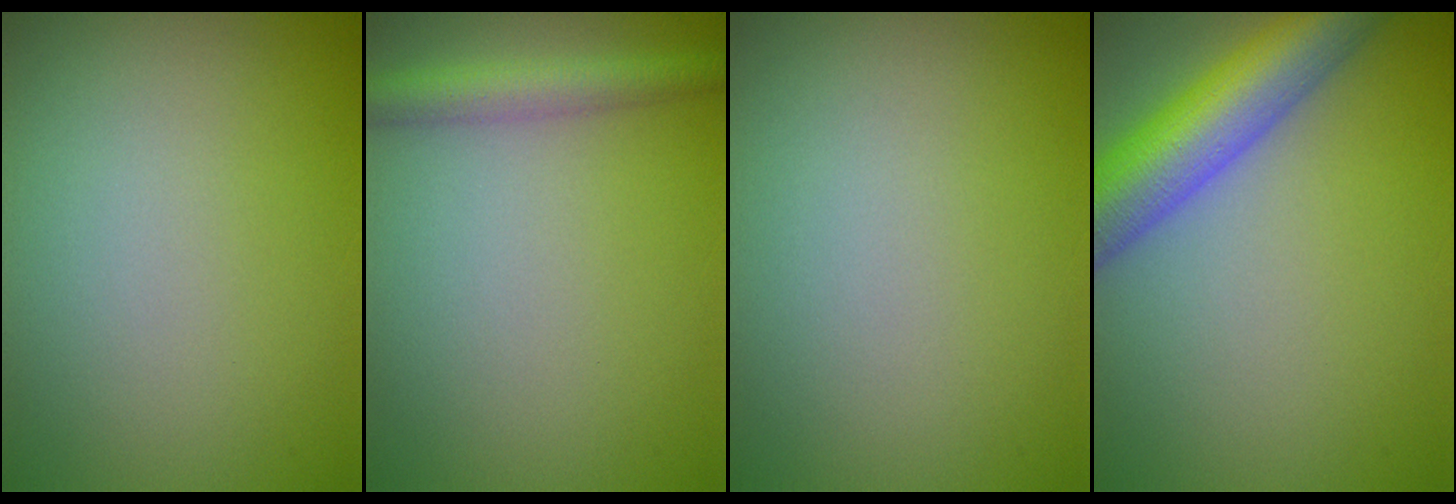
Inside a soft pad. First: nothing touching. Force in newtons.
{"total": 2.9, "press": 2.9, "slide": 0.1}
{"total": 0.0}
{"total": 7.5, "press": 7.5, "slide": 0.4}